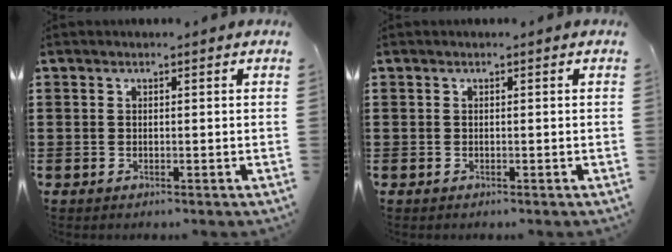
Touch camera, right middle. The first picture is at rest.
{"total": 0.0}